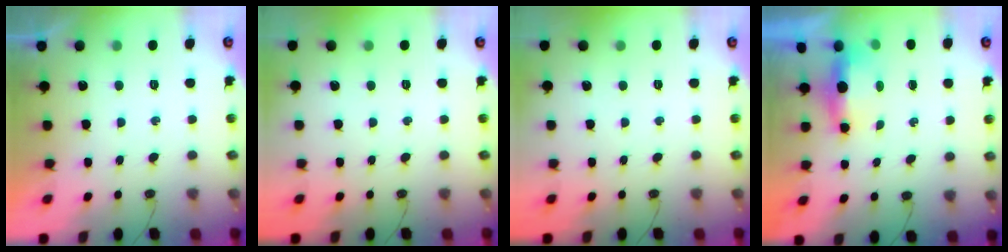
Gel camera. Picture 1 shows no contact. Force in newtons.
{"total": 0.0}
{"total": 0.0}
{"total": 5.1, "press": 5.0, "slide": 1.1}